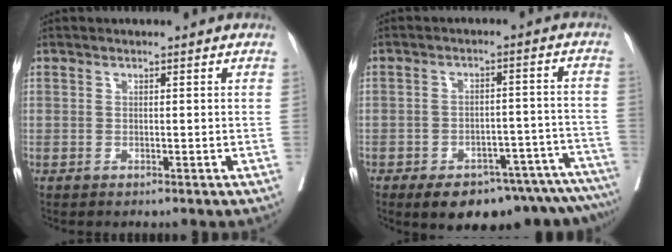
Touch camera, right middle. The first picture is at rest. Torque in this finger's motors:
{"motor_torque": [1.21, -0.93, 0.17, 0.08]}